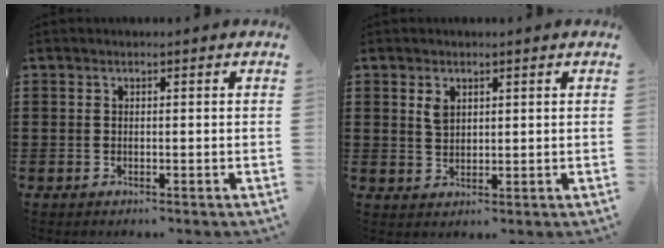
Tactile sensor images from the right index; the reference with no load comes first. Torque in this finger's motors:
{"motor_torque": [0.09, -0.08, 0.06, 0.03]}